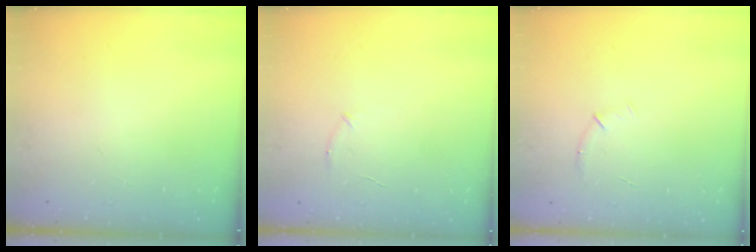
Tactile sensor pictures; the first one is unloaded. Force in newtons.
{"total": 4.7, "press": 4.5, "slide": 1.3}
{"total": 5.5, "press": 5.2, "slide": 1.6}